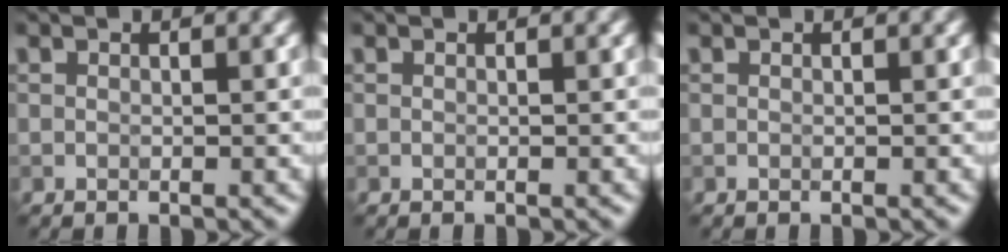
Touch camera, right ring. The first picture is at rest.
{"total": 0.0}
{"total": 0.0}